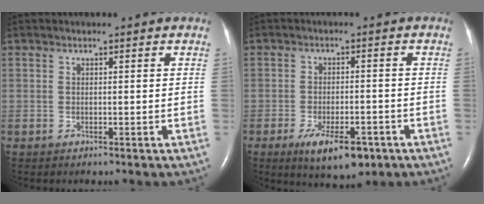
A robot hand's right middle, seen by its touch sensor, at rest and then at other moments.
{"total": 8.2, "force": [-4.8, 2.9, 6.0], "torque": [-0.097, -0.008, -0.068]}